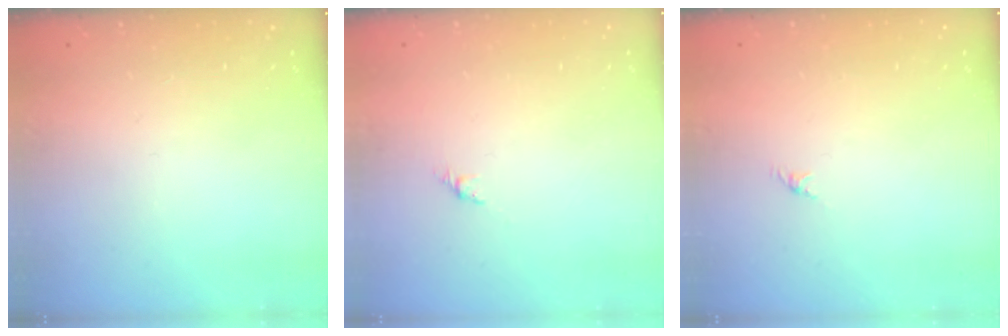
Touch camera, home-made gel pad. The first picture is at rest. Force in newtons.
{"total": 3.0, "press": 2.9, "slide": 0.7}
{"total": 0.0}